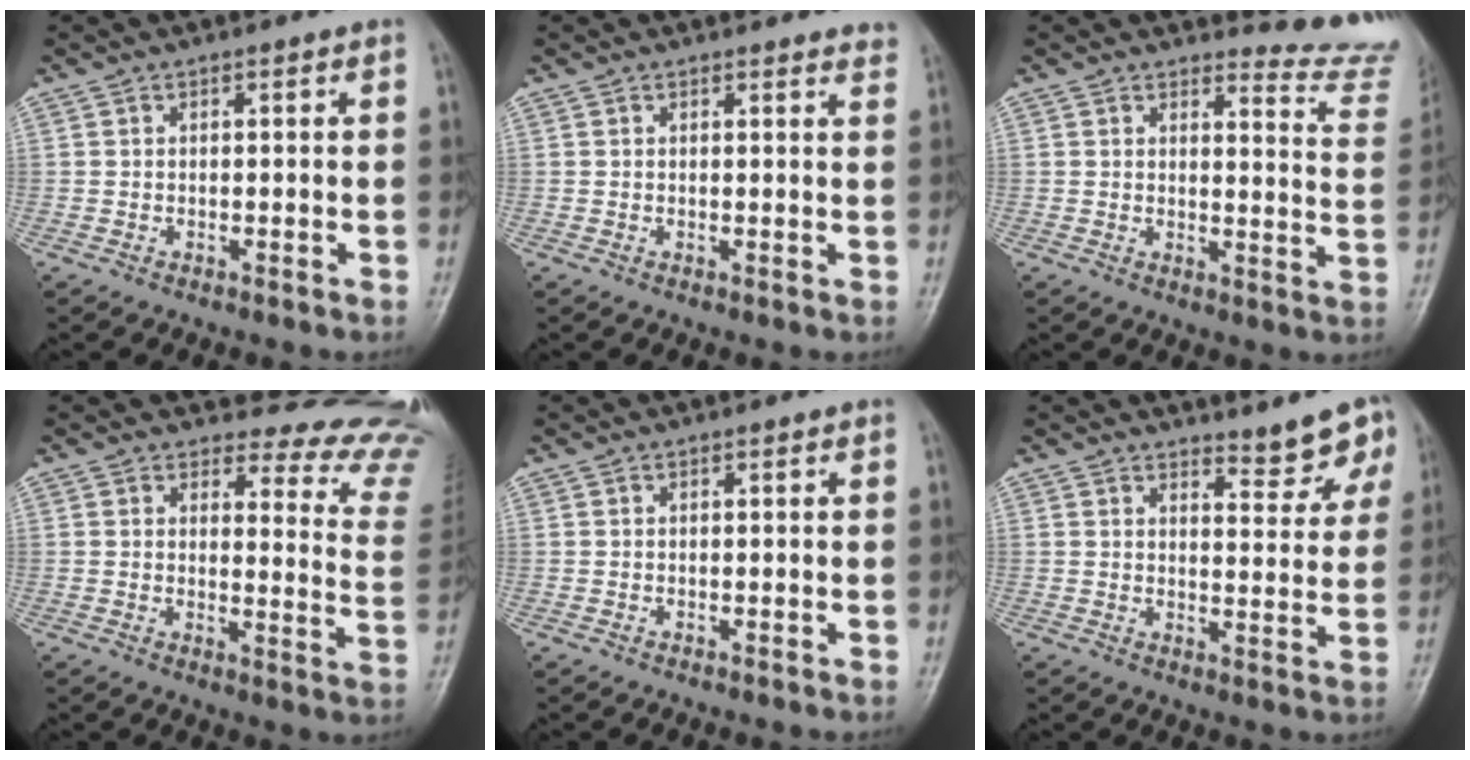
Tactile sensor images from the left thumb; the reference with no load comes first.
{"total": 3.6, "force": [3.5, 0.8, 0.4], "torque": [0.009, -0.016, 0.024]}
{"total": 10.7, "force": [10.7, 0.7, -1.1], "torque": [0.047, -0.149, 0.095]}
{"total": 18.9, "force": [18.4, 4.2, 1.3], "torque": [0.047, -0.197, 0.166]}
{"total": 0.0}
{"total": 5.8, "force": [5.1, 1.9, 2.2], "torque": [-0.004, -0.045, 0.059]}